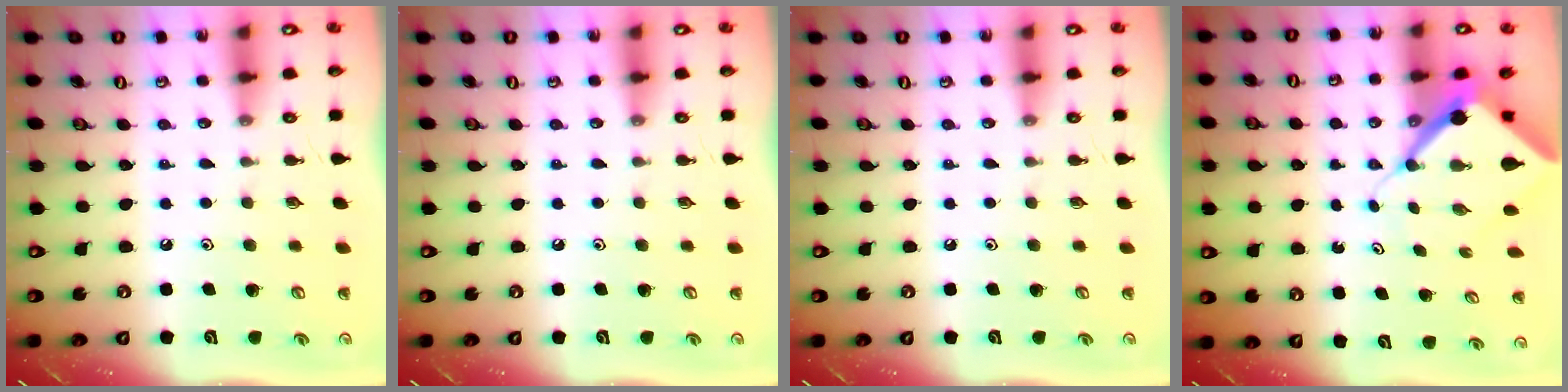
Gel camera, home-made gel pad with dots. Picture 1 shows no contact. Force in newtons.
{"total": 0.0}
{"total": 0.0}
{"total": 7.9, "press": 7.9, "slide": 0.7}